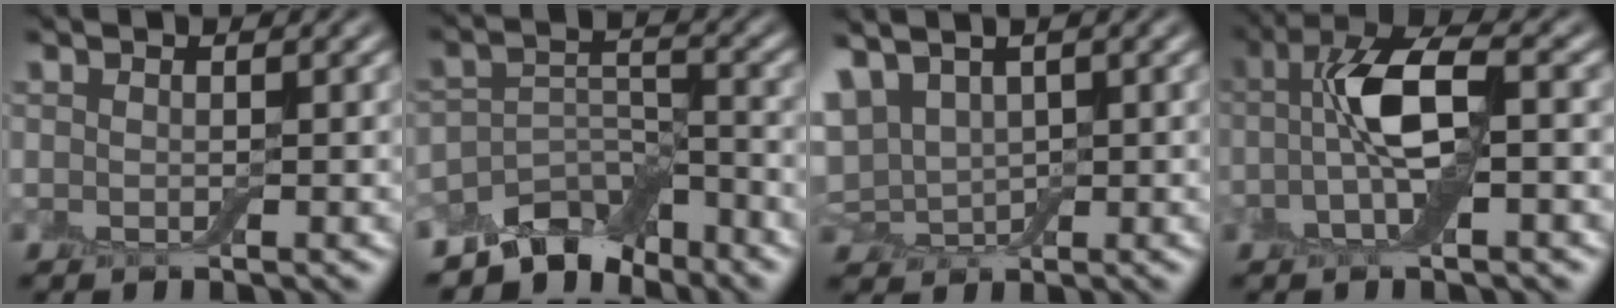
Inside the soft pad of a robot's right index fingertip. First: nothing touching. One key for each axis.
{"total": 5.7, "fx": -5.2, "fy": 2.2, "fz": 0.6, "tx": 0.009, "ty": -0.004, "tz": -0.097}
{"total": 4.3, "fx": 1.4, "fy": 2.9, "fz": 2.8, "tx": -0.069, "ty": 0.003, "tz": 0.030}
{"total": 6.1, "fx": -0.4, "fy": 2.4, "fz": 5.6, "tx": -0.115, "ty": 0.011, "tz": -0.015}